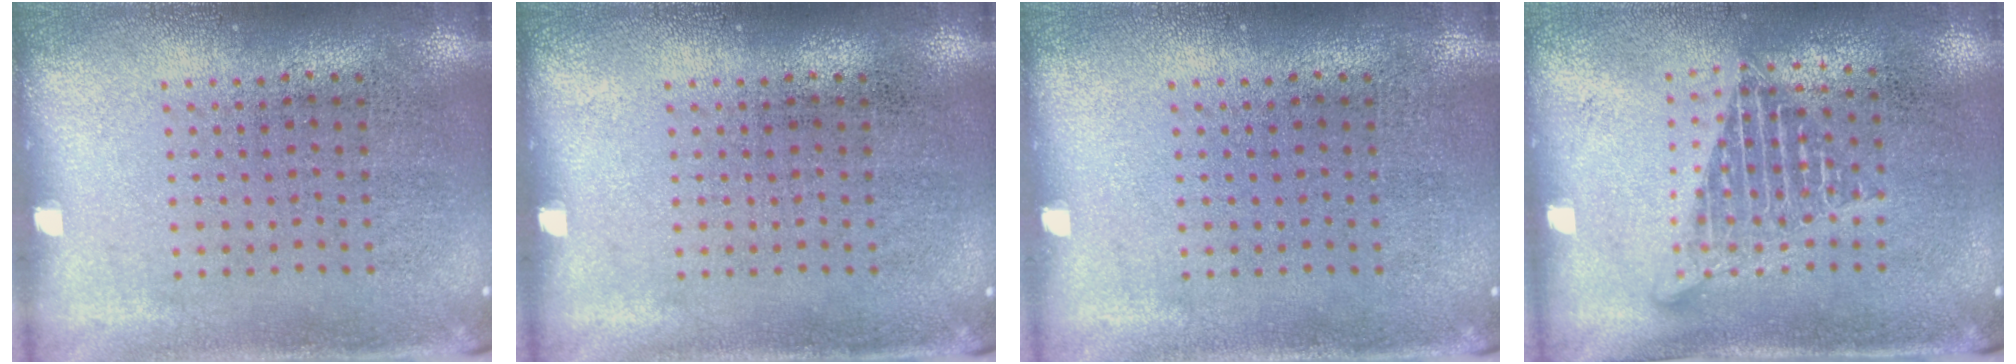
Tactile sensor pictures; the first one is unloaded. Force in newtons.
{"total": 0.0}
{"total": 0.0}
{"total": 1.5, "press": 1.3, "slide": 0.8}